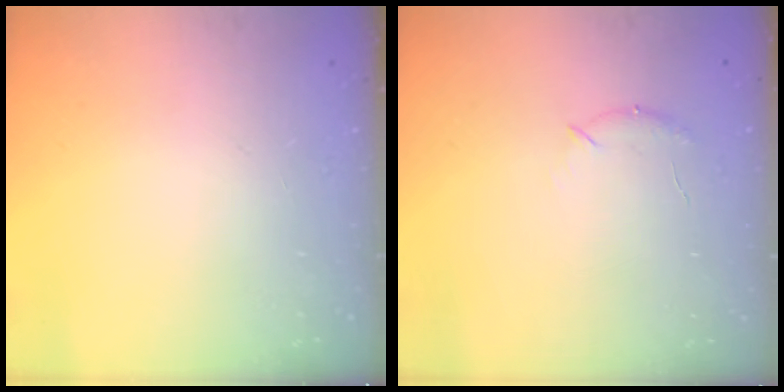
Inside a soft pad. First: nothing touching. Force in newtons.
{"total": 6.9, "press": 6.7, "slide": 1.8}